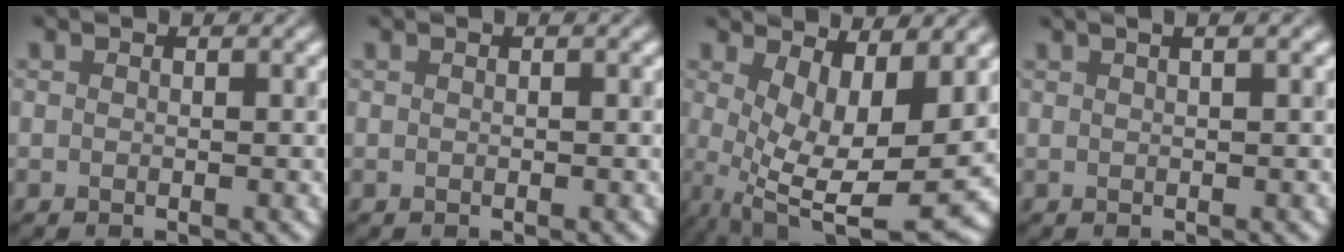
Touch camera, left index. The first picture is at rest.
{"total": 0.0}
{"total": 8.5, "force": [0.9, 3.2, 7.8], "torque": [-0.150, -0.027, 0.028]}
{"total": 3.6, "force": [2.0, 1.5, 2.5], "torque": [-0.015, 0.026, 0.003]}